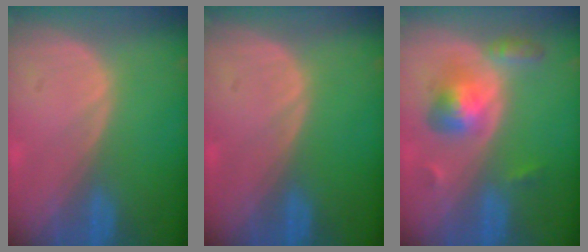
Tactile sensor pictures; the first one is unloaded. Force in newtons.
{"total": 0.0}
{"total": 5.5, "press": 5.5, "slide": 0.2}